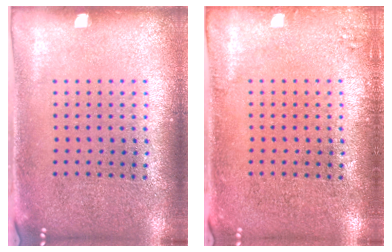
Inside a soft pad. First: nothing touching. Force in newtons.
{"total": 1.0, "press": 1.0, "slide": 0.3}